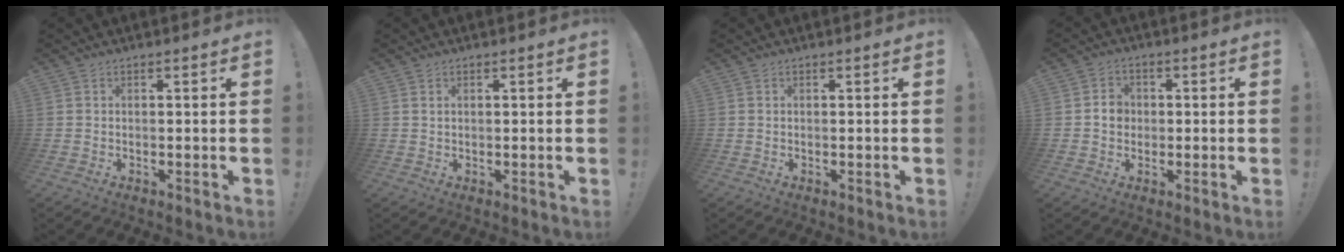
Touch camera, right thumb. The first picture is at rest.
{"total": 0.9, "force": [0.6, 0.4, 0.5], "torque": [-0.007, -0.001, 0.010]}
{"total": 0.0}
{"total": 4.8, "force": [-0.1, 4.1, 2.4], "torque": [-0.027, 0.005, -0.004]}